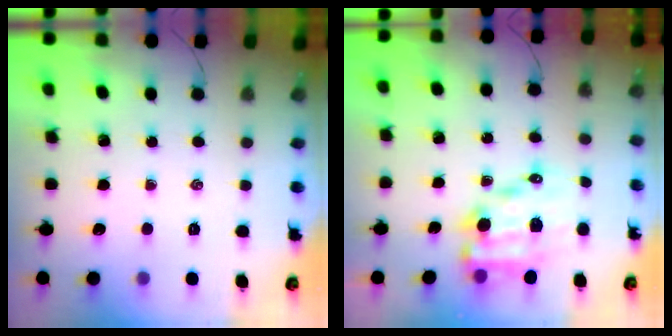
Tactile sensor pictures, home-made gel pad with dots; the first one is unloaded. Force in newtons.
{"total": 11.3, "press": 10.9, "slide": 2.8}